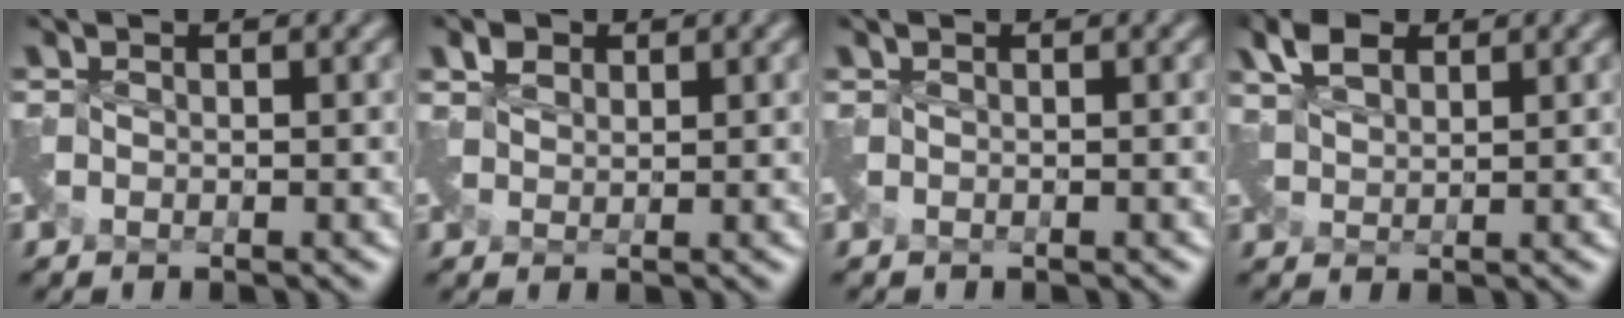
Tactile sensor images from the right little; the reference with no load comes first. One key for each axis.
{"total": 1.4, "fx": 1.1, "fy": 0.9, "fz": 0.2, "tx": -0.004, "ty": 0.006, "tz": 0.024}
{"total": 0.0}
{"total": 3.4, "fx": 2.6, "fy": 1.6, "fz": 1.6, "tx": -0.042, "ty": 0.012, "tz": 0.053}